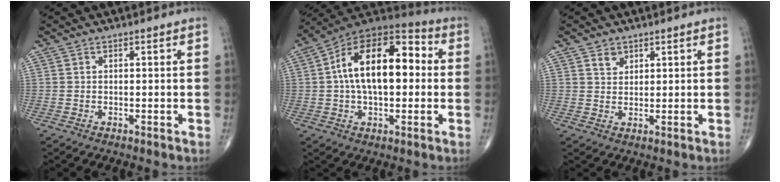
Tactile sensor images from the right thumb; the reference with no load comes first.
{"total": 20.0, "force": [1.8, 10.8, 16.7], "torque": [-0.259, 0.039, 0.017]}
{"total": 2.6, "force": [1.6, 1.9, 0.9], "torque": [-0.003, -0.011, 0.028]}